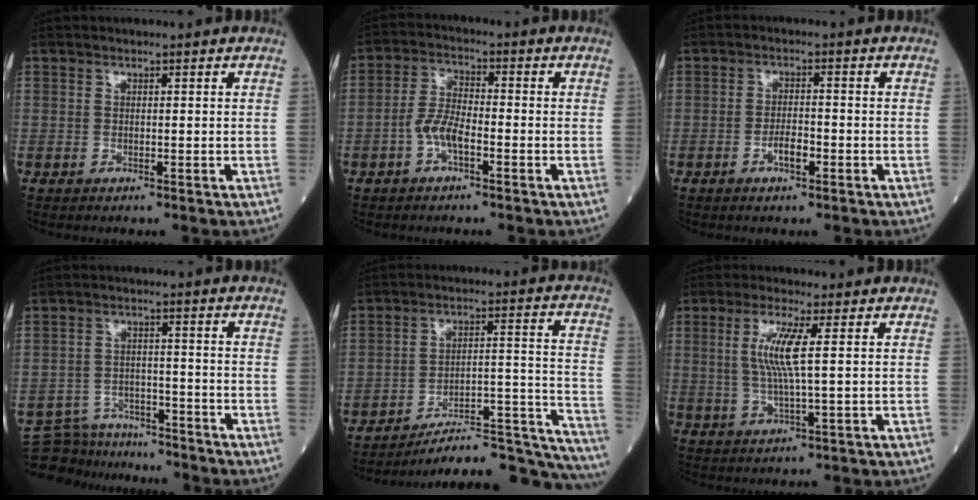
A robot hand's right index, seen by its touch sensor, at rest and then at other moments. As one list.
[{"total": 5.1, "force": [-2.0, 1.9, 4.3], "torque": [-0.088, 0.010, -0.042]}, {"total": 2.9, "force": [-1.3, 0.9, 2.4], "torque": [-0.042, 0.003, -0.023]}, {"total": 9.9, "force": [-9.4, 3.0, 0.1], "torque": [-0.004, 0.020, -0.148]}, {"total": 22.2, "force": [-21.1, 1.4, 6.7], "torque": [-0.020, 0.045, -0.292]}, {"total": 6.4, "force": [1.4, -0.1, 6.3], "torque": [-0.137, -0.001, 0.027]}]